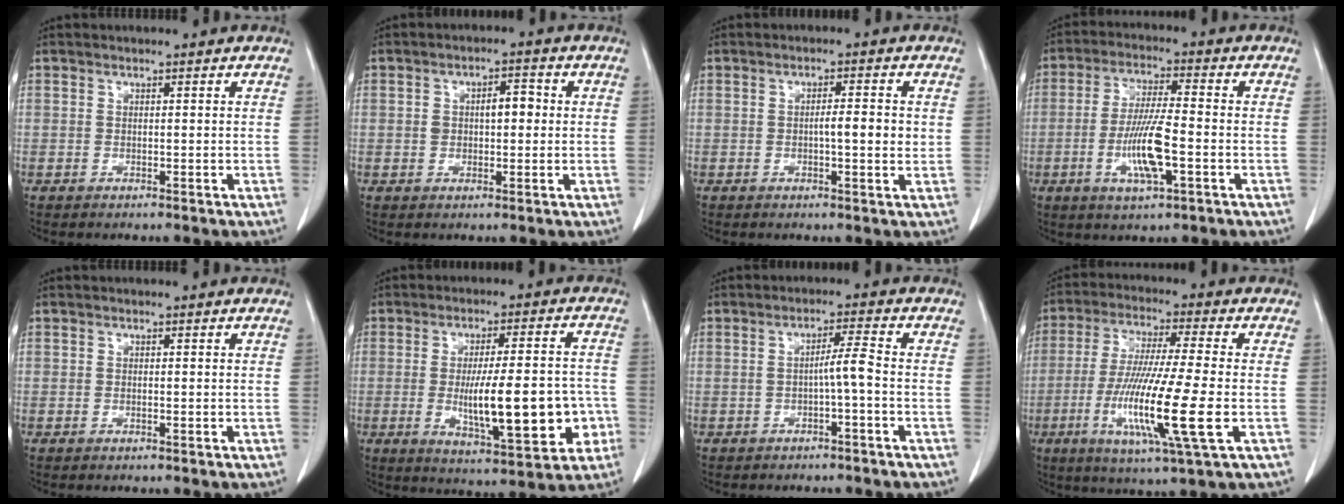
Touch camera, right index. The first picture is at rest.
{"total": 4.3, "force": [0.5, 2.3, 3.7], "torque": [-0.059, 0.019, 0.015]}
{"total": 3.8, "force": [0.1, 0.6, 3.7], "torque": [-0.060, 0.000, 0.000]}
{"total": 9.3, "force": [-2.6, 1.3, 8.8], "torque": [-0.172, -0.008, -0.047]}
{"total": 0.0}
{"total": 14.7, "force": [-2.8, 3.3, 14.1], "torque": [-0.218, 0.001, -0.032]}
{"total": 3.2, "force": [-0.9, -0.3, 3.1], "torque": [-0.047, 0.008, -0.012]}
{"total": 15.4, "force": [-3.9, 0.0, 14.9], "torque": [-0.294, -0.030, -0.074]}